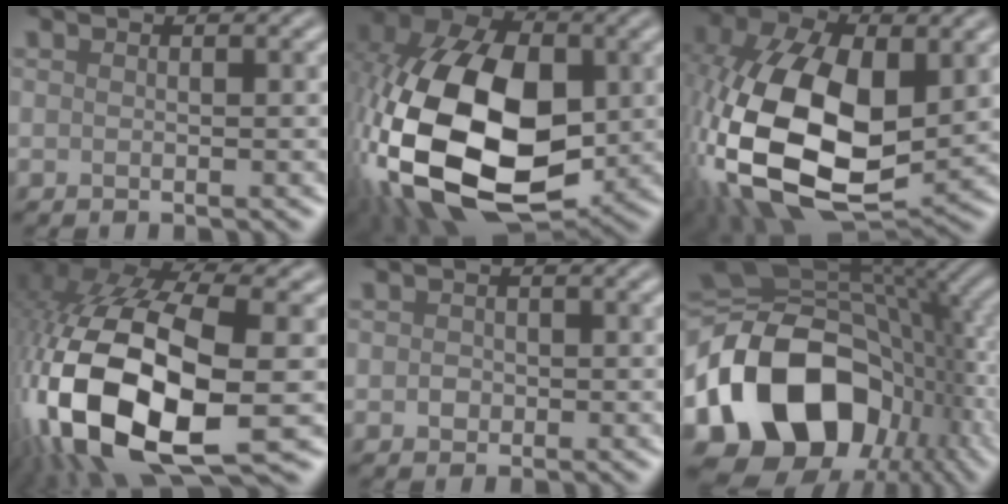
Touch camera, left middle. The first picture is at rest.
{"total": 18.0, "force": [-2.1, 11.6, 13.6], "torque": [-0.296, -0.011, -0.034]}
{"total": 16.7, "force": [-1.2, 10.0, 13.2], "torque": [-0.295, -0.015, -0.022]}
{"total": 17.6, "force": [-4.4, 8.9, 14.5], "torque": [-0.336, -0.036, -0.061]}
{"total": 1.0, "force": [-0.2, 0.9, 0.3], "torque": [0.000, 0.002, -0.007]}
{"total": 16.3, "force": [-3.7, 11.6, 10.8], "torque": [-0.202, -0.013, -0.068]}